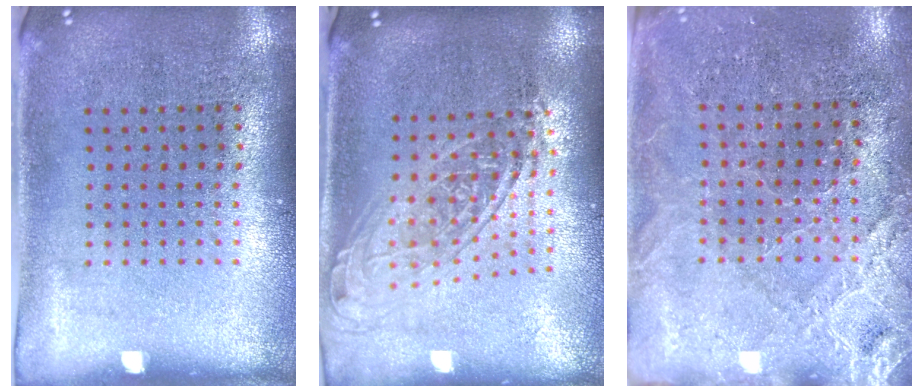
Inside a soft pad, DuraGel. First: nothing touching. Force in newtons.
{"total": 1.7, "press": 1.3, "slide": 1.0}
{"total": 2.8, "press": 2.8, "slide": 0.3}